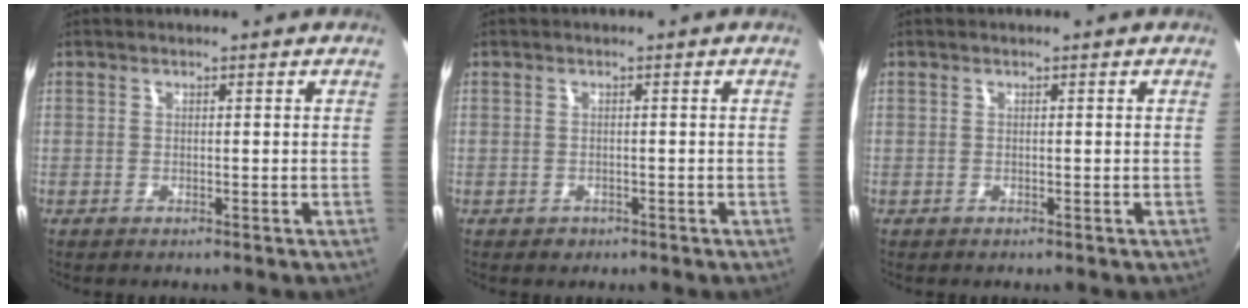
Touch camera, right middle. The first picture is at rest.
{"total": 1.4, "force": [-0.7, 1.2, 0.3], "torque": [-0.008, -0.004, -0.007]}
{"total": 0.0}